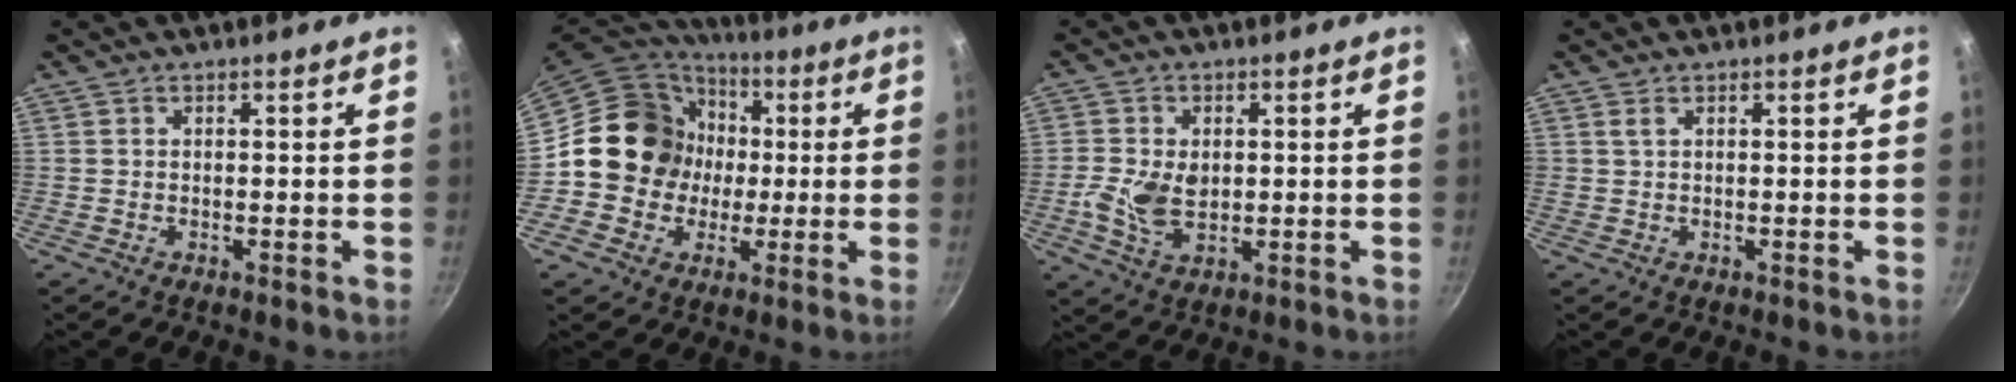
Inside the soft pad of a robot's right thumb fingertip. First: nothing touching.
{"total": 16.2, "force": [0.3, 14.7, 6.9], "torque": [-0.089, 0.027, -0.002]}
{"total": 7.3, "force": [-0.2, 4.8, 5.5], "torque": [-0.110, -0.007, -0.005]}
{"total": 0.9, "force": [0.4, 0.4, 0.6], "torque": [-0.012, 0.001, 0.010]}